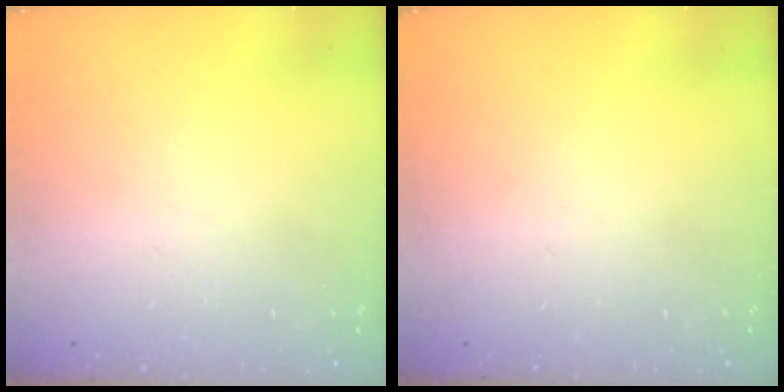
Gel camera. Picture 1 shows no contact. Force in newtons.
{"total": 0.0}